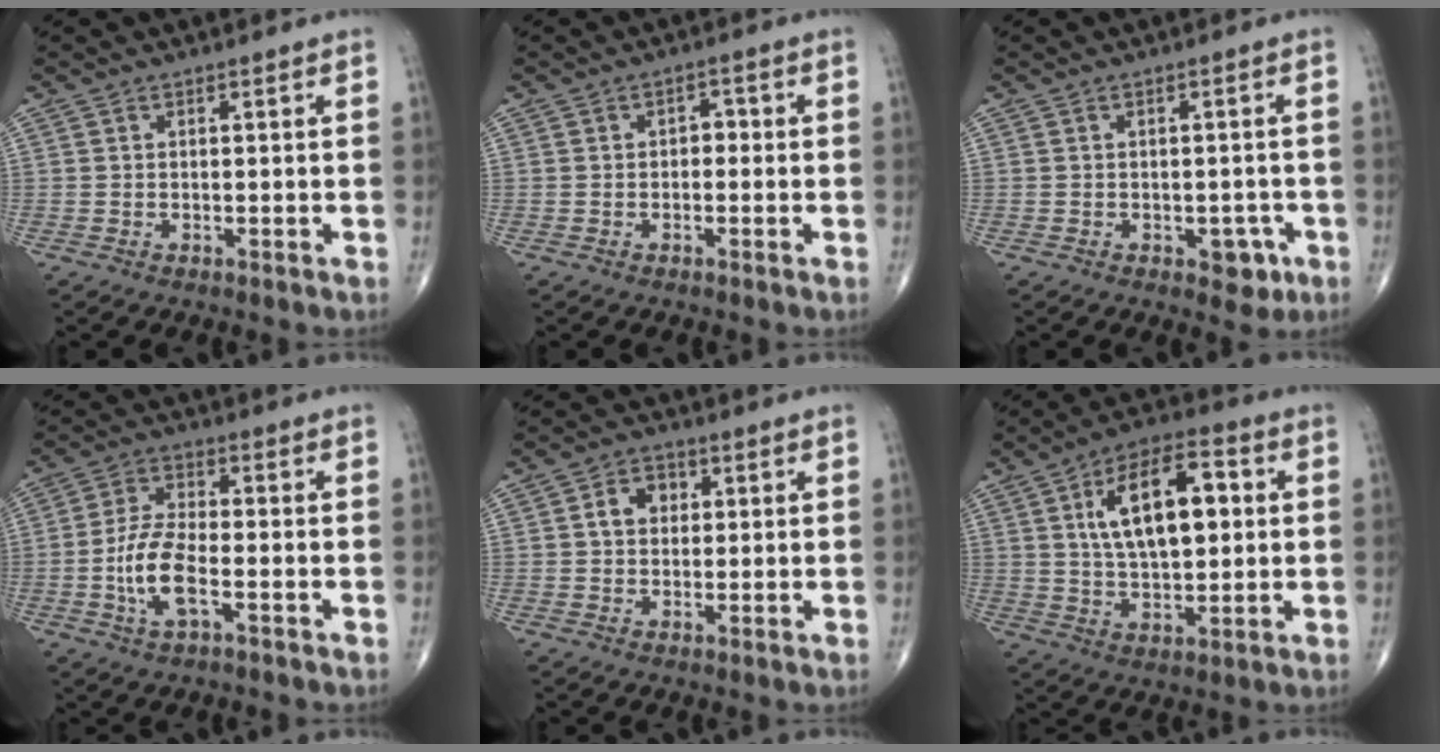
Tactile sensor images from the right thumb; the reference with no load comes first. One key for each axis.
{"total": 2.0, "fx": -0.3, "fy": 1.5, "fz": 1.3, "tx": -0.005, "ty": 0.008, "tz": -0.011}
{"total": 4.0, "fx": -1.8, "fy": 2.4, "fz": 2.7, "tx": -0.007, "ty": 0.006, "tz": -0.020}
{"total": 8.9, "fx": -2.7, "fy": 3.4, "fz": 7.8, "tx": -0.162, "ty": 0.014, "tz": -0.055}
{"total": 4.9, "fx": 0.9, "fy": 3.8, "fz": 2.9, "tx": -0.030, "ty": 0.010, "tz": 0.010}
{"total": 16.0, "fx": 3.3, "fy": 7.9, "fz": 13.6, "tx": -0.206, "ty": 0.007, "tz": 0.055}